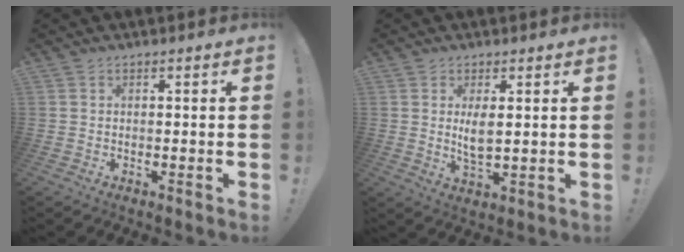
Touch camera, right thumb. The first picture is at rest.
{"total": 5.1, "force": [1.6, 1.9, 4.5], "torque": [-0.071, -0.013, 0.022]}